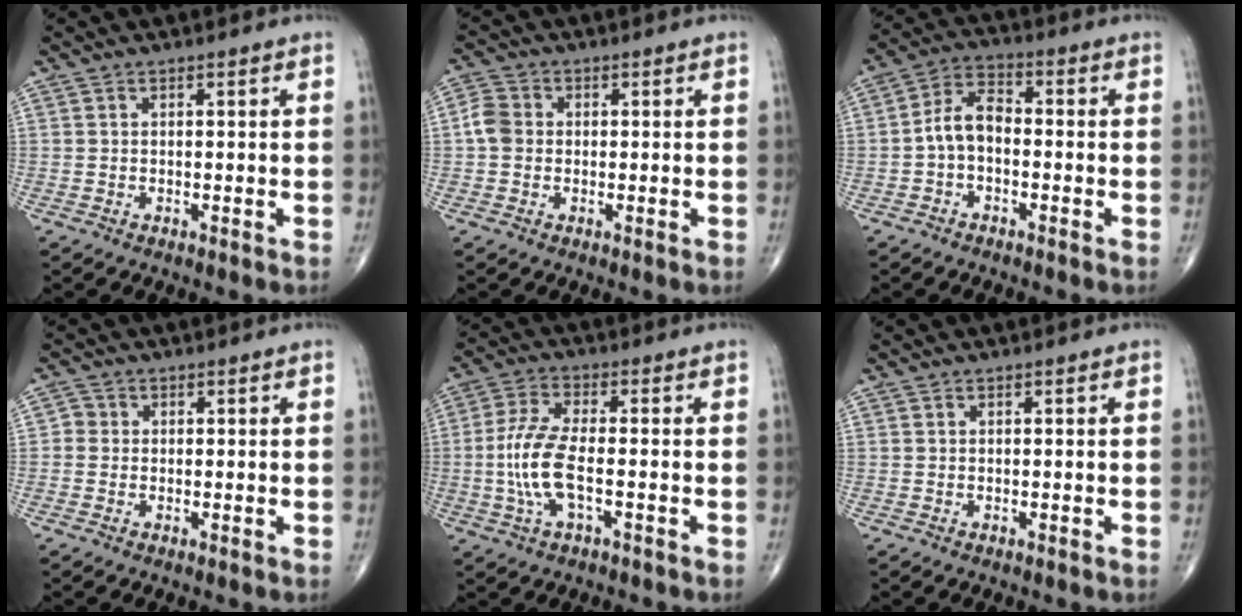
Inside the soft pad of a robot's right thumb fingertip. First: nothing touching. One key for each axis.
{"total": 4.1, "fx": -0.2, "fy": 3.5, "fz": 2.1, "tx": -0.035, "ty": 0.009, "tz": -0.011}
{"total": 6.6, "fx": -1.3, "fy": 4.1, "fz": 5.0, "tx": -0.084, "ty": 0.029, "tz": -0.037}
{"total": 1.8, "fx": -0.1, "fy": 1.7, "fz": 0.6, "tx": 0.002, "ty": 0.005, "tz": -0.009}
{"total": 9.5, "fx": -1.8, "fy": 3.2, "fz": 8.7, "tx": -0.199, "ty": 0.014, "tz": -0.037}
{"total": 0.0}